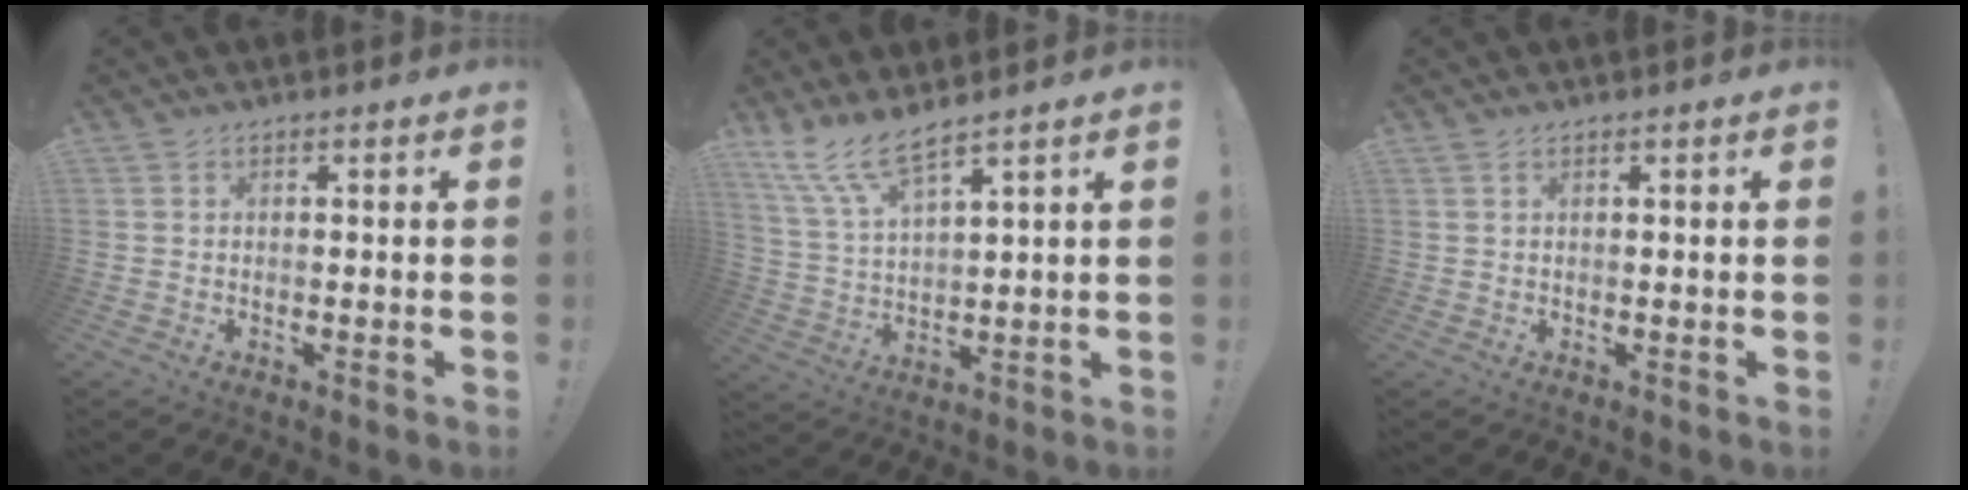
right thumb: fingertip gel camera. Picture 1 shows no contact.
{"total": 9.7, "force": [8.0, 1.7, 5.3], "torque": [-0.119, -0.036, 0.148]}
{"total": 1.0, "force": [0.6, 0.2, 0.7], "torque": [-0.019, 0.002, 0.013]}